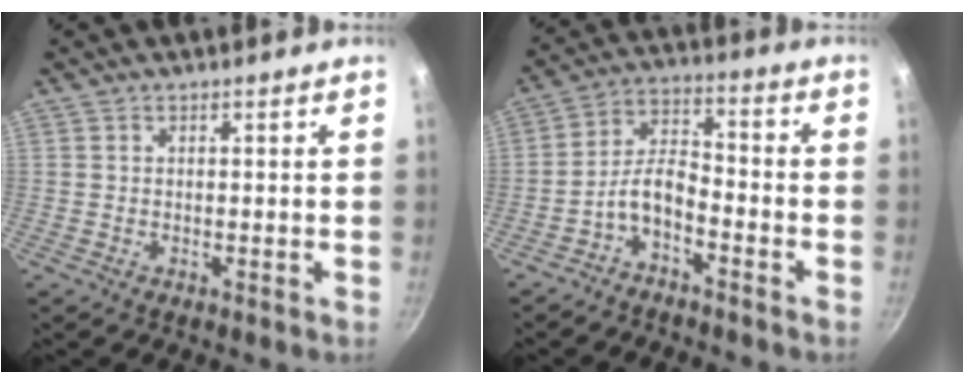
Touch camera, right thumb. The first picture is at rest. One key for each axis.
{"total": 6.7, "fx": -4.0, "fy": 3.1, "fz": 4.5, "tx": -0.085, "ty": 0.052, "tz": -0.080}